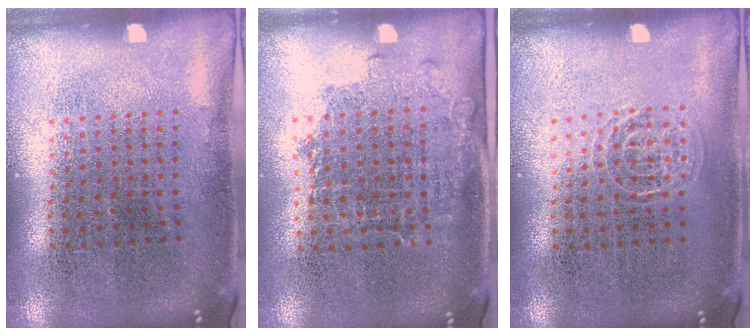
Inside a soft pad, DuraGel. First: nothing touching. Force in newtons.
{"total": 1.3, "press": 1.1, "slide": 0.8}
{"total": 0.5, "press": 0.5, "slide": 0.1}